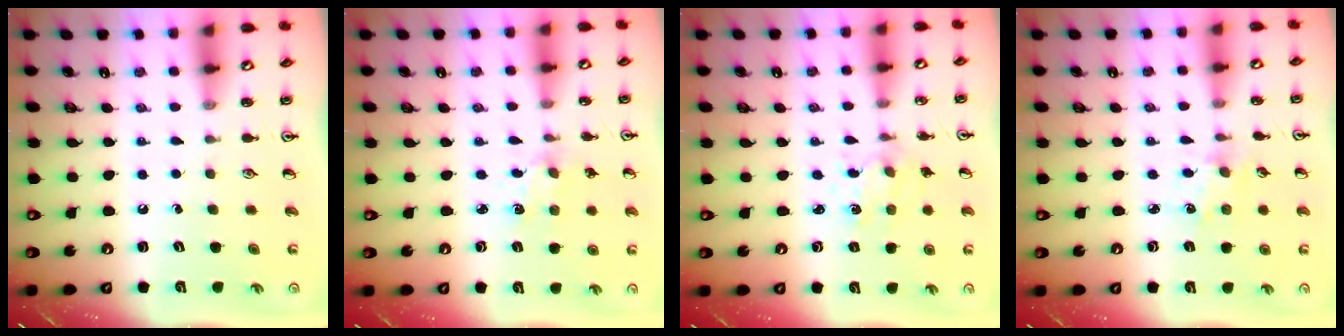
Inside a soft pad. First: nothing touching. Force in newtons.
{"total": 2.1, "press": 2.0, "slide": 0.3}
{"total": 1.5, "press": 1.5, "slide": 0.0}
{"total": 1.1, "press": 1.1, "slide": 0.1}